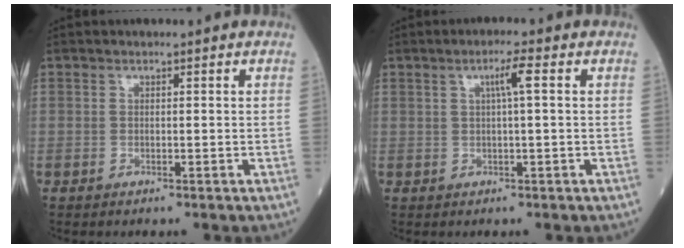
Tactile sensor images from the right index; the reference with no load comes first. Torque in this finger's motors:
{"motor_torque": [0.29, 0.04, 0.06, 0.02]}